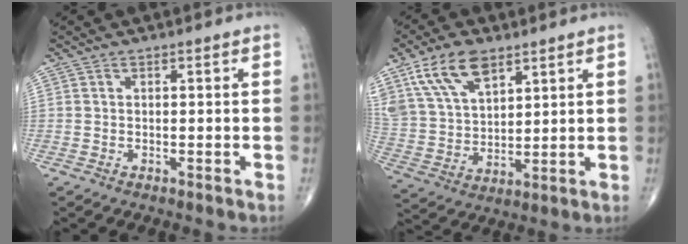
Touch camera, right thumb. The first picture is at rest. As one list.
[{"total": 13.4, "force": [8.0, 6.9, 8.2], "torque": [-0.140, -0.023, 0.162]}]